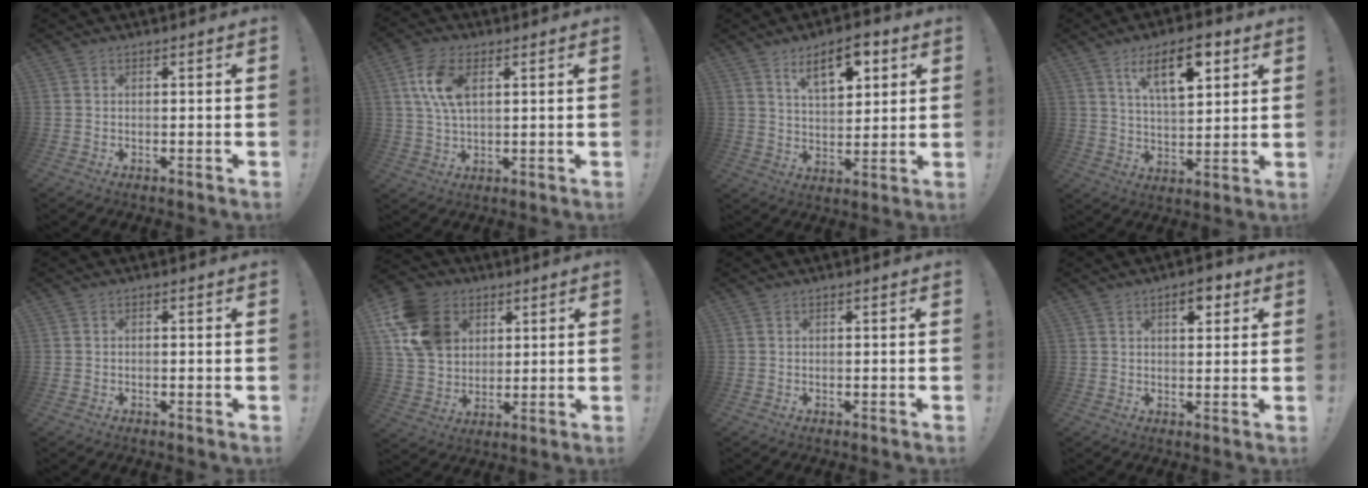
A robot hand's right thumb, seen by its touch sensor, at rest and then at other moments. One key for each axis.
{"total": 9.8, "fx": 3.1, "fy": 5.2, "fz": 7.7, "tx": -0.162, "ty": 0.002, "tz": 0.055}
{"total": 11.2, "fx": 6.2, "fy": 5.1, "fz": 7.8, "tx": -0.107, "ty": -0.022, "tz": 0.106}
{"total": 12.8, "fx": 6.5, "fy": 5.4, "fz": 9.6, "tx": -0.151, "ty": -0.016, "tz": 0.108}
{"total": 0.7, "fx": -0.6, "fy": 0.2, "fz": 0.2, "tx": -0.007, "ty": 0.003, "tz": -0.009}
{"total": 17.1, "fx": 6.2, "fy": 13.4, "fz": 8.6, "tx": -0.156, "ty": -0.016, "tz": 0.126}
{"total": 0.0}
{"total": 5.2, "fx": 2.7, "fy": 2.7, "fz": 3.5, "tx": -0.030, "ty": -0.009, "tz": 0.040}